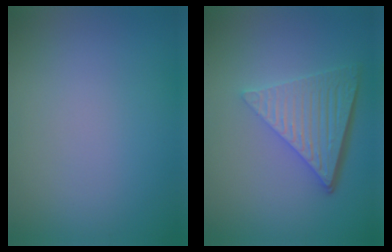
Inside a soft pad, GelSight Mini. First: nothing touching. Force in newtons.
{"total": 6.5, "press": 4.4, "slide": 4.8}